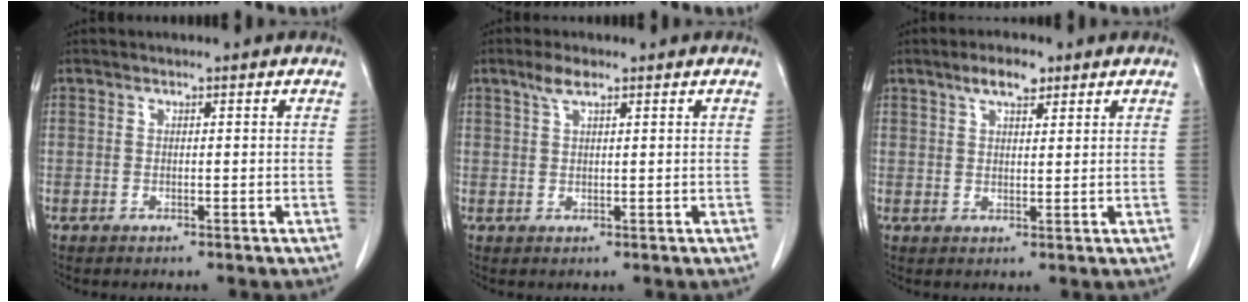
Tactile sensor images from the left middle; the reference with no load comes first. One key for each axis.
{"total": 2.5, "fx": 1.7, "fy": 0.5, "fz": 1.8, "tx": -0.042, "ty": 0.006, "tz": 0.035}
{"total": 4.1, "fx": 2.7, "fy": 1.3, "fz": 2.7, "tx": -0.053, "ty": 0.007, "tz": 0.046}